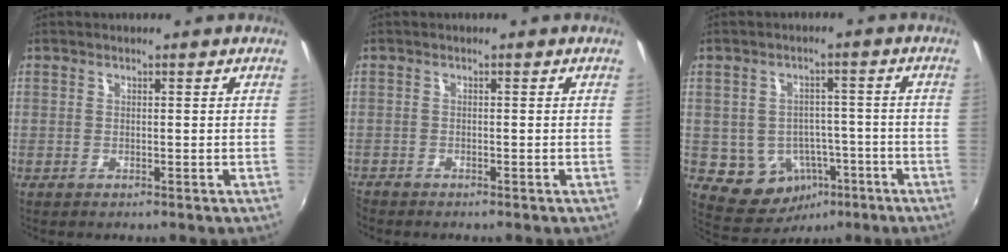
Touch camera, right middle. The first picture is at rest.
{"total": 1.6, "force": [-1.6, 0.4, 0.1], "torque": [-0.008, -0.008, -0.034]}
{"total": 9.5, "force": [-3.7, 8.0, 3.5], "torque": [-0.080, 0.016, -0.026]}